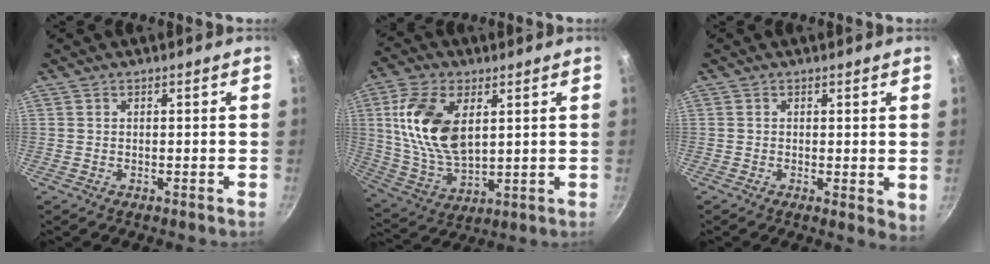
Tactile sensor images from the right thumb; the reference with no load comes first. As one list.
[{"total": 15.9, "force": [4.1, 8.9, 12.6], "torque": [-0.232, -0.015, 0.088]}, {"total": 3.2, "force": [0.3, 1.6, 2.7], "torque": [-0.032, -0.008, 0.003]}]